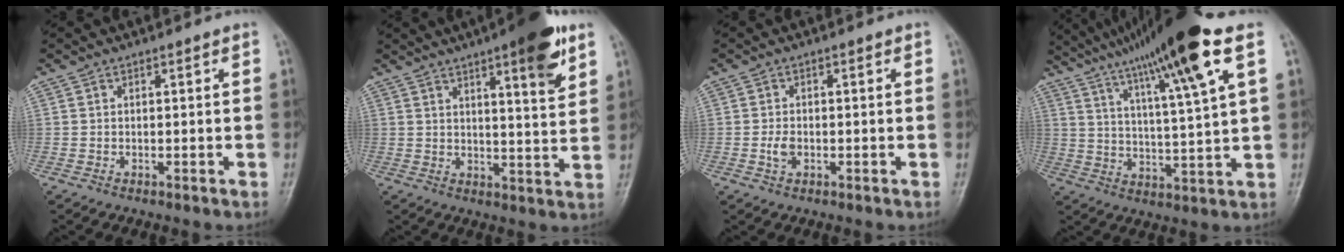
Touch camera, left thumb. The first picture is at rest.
{"total": 11.8, "force": [6.5, 2.5, 9.5], "torque": [-0.118, -0.031, 0.087]}
{"total": 2.4, "force": [-0.6, 1.5, 1.7], "torque": [-0.032, 0.004, -0.013]}
{"total": 19.5, "force": [11.0, 1.2, 16.0], "torque": [-0.262, -0.014, 0.182]}